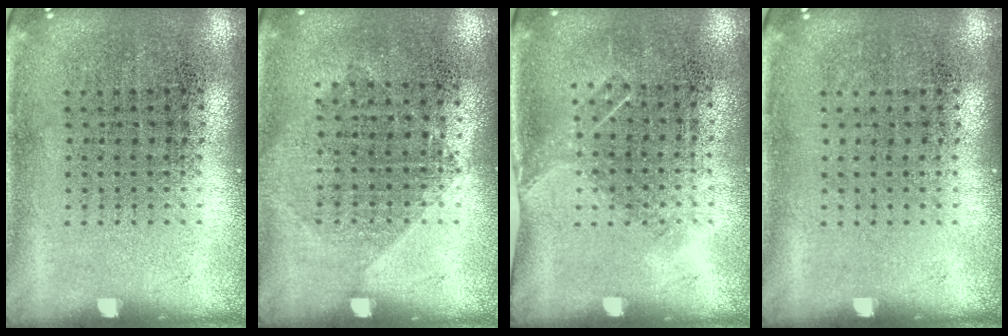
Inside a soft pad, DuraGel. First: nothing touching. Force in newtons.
{"total": 1.0, "press": 0.9, "slide": 0.5}
{"total": 1.1, "press": 0.8, "slide": 0.7}
{"total": 0.0}